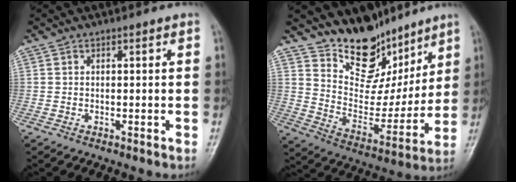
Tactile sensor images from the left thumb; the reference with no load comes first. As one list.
[{"total": 15.4, "force": [12.1, 8.1, 5.0], "torque": [-0.022, -0.080, 0.217]}]